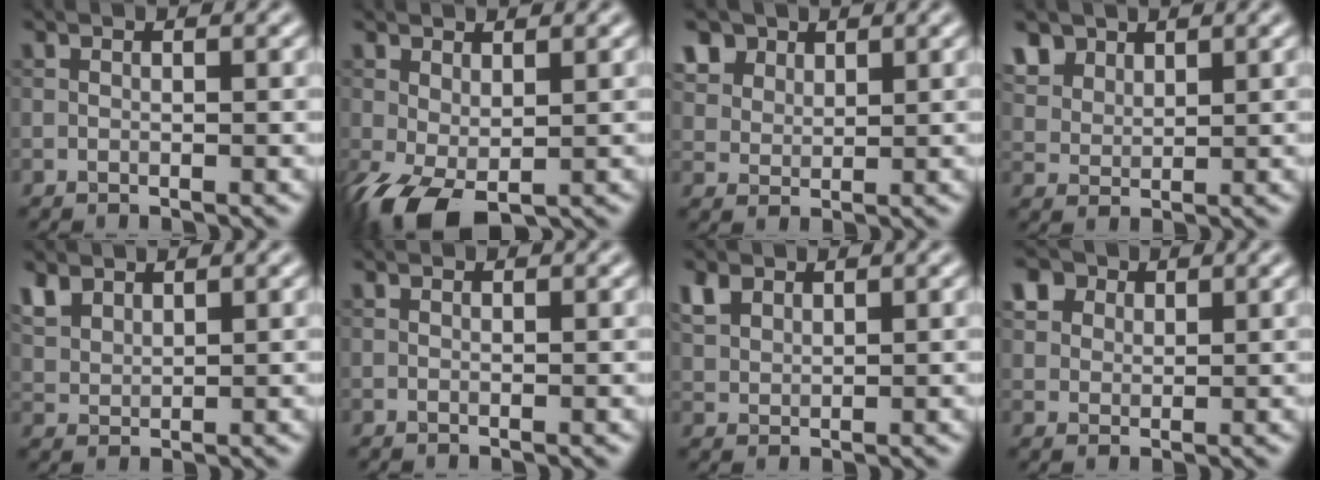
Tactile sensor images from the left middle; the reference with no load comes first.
{"total": 4.8, "force": [-1.5, 2.6, 3.7], "torque": [-0.087, -0.007, -0.024]}
{"total": 5.3, "force": [3.5, 3.4, 2.1], "torque": [-0.070, 0.000, 0.073]}
{"total": 4.5, "force": [3.1, 2.7, 1.7], "torque": [-0.056, -0.006, 0.073]}
{"total": 2.8, "force": [2.0, 1.5, 1.1], "torque": [-0.033, 0.004, 0.046]}
{"total": 0.0}
{"total": 2.4, "force": [1.5, 1.6, 1.0], "torque": [-0.028, 0.005, 0.034]}
{"total": 6.0, "force": [3.5, 4.0, 2.6], "torque": [-0.084, 0.011, 0.061]}